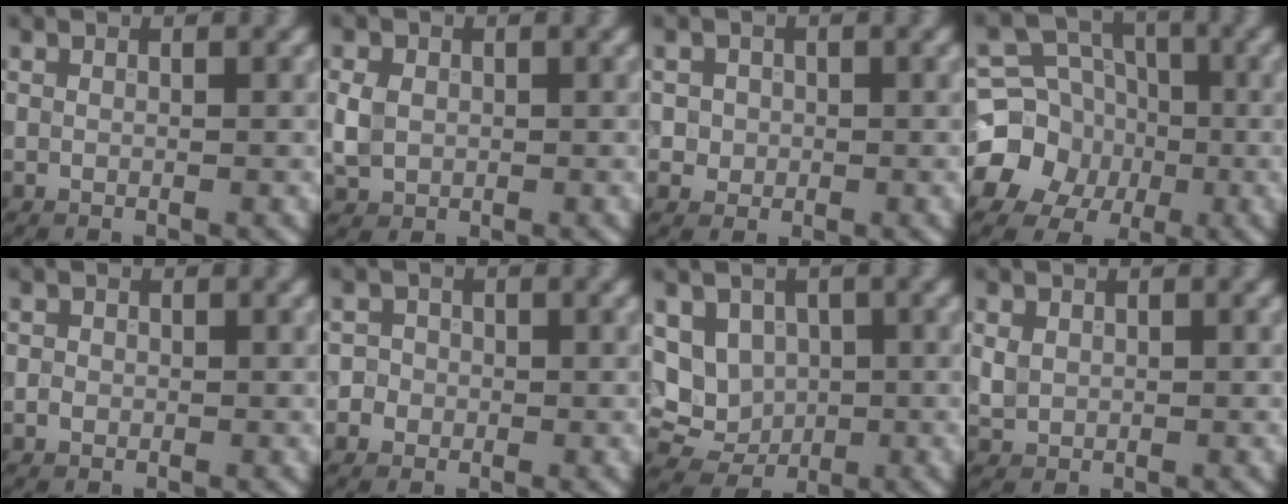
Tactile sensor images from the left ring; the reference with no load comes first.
{"total": 2.5, "force": [0.1, 2.0, 1.3], "torque": [-0.029, 0.000, 0.000]}
{"total": 1.7, "force": [0.2, 1.6, 0.5], "torque": [0.004, -0.002, 0.011]}
{"total": 9.0, "force": [-1.8, 8.2, 3.3], "torque": [-0.048, 0.003, -0.062]}
{"total": 0.7, "force": [-0.2, 0.7, 0.3], "torque": [-0.001, -0.002, -0.006]}
{"total": 2.0, "force": [-0.2, 1.9, 0.5], "torque": [0.014, 0.011, -0.015]}
{"total": 4.9, "force": [0.5, 4.3, 2.3], "torque": [-0.031, -0.006, 0.007]}
{"total": 1.4, "force": [0.3, 1.2, 0.6], "torque": [-0.012, 0.000, 0.006]}